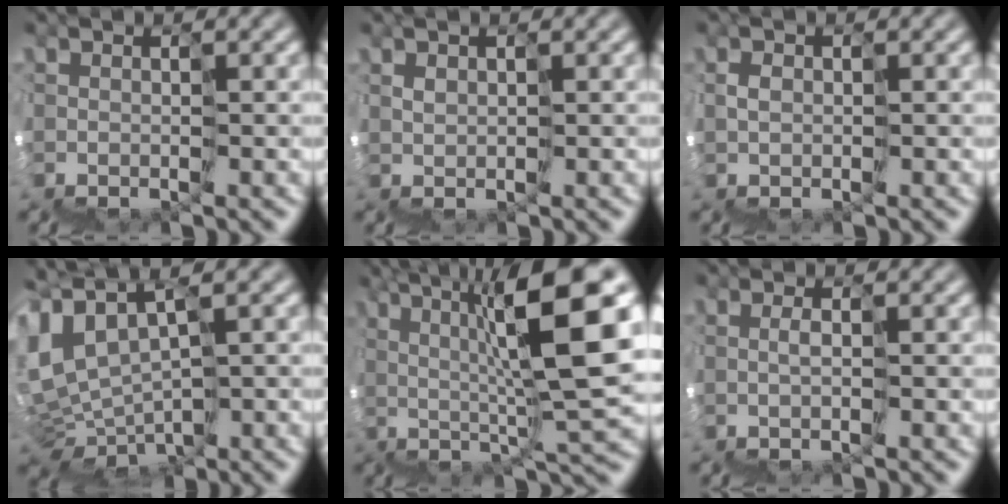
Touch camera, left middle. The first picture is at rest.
{"total": 0.9, "force": [0.8, 0.1, 0.4], "torque": [-0.007, 0.015, 0.016]}
{"total": 1.0, "force": [0.0, 0.6, 0.8], "torque": [-0.011, 0.008, 0.000]}
{"total": 2.1, "force": [0.8, 1.1, 1.6], "torque": [-0.049, 0.013, 0.022]}
{"total": 9.9, "force": [3.4, 0.4, 9.3], "torque": [-0.144, 0.034, 0.055]}
{"total": 0.7, "force": [-0.1, -0.6, 0.2], "torque": [-0.003, 0.003, 0.002]}